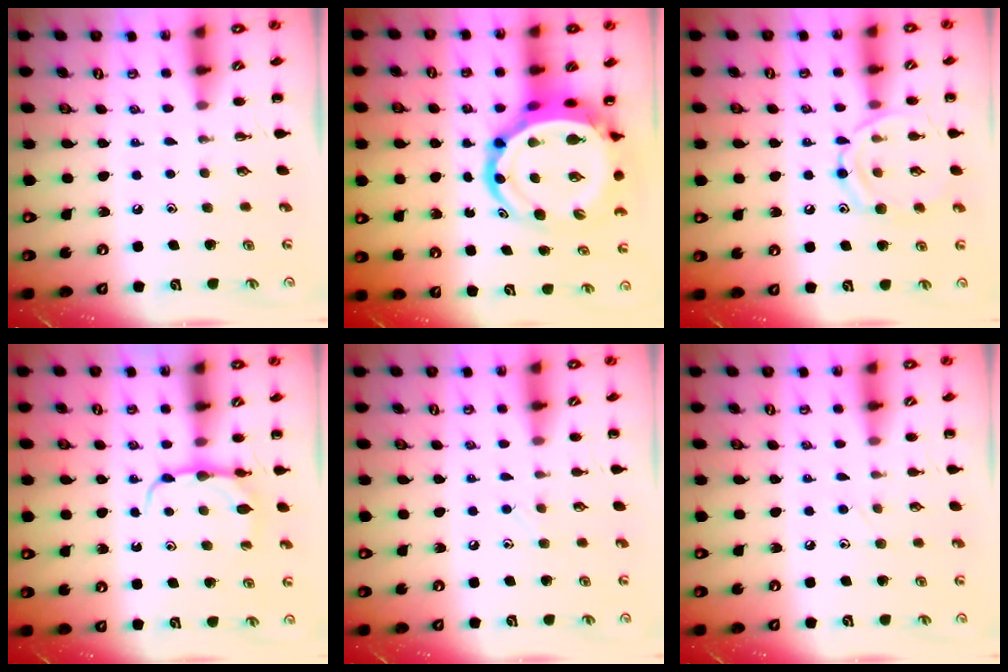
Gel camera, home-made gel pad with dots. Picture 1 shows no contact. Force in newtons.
{"total": 11.7, "press": 11.3, "slide": 3.2}
{"total": 12.0, "press": 12.0, "slide": 0.8}
{"total": 6.4, "press": 6.4, "slide": 0.7}
{"total": 5.1, "press": 4.9, "slide": 1.4}
{"total": 6.0, "press": 5.6, "slide": 2.1}